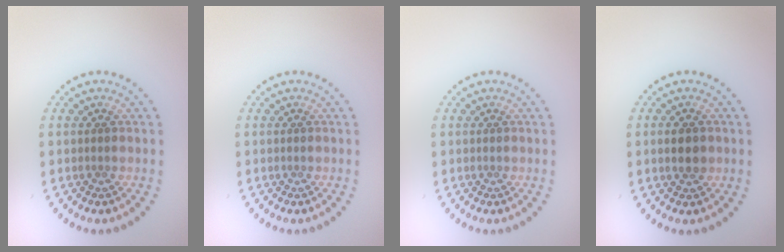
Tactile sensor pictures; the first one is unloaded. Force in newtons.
{"total": 0.0}
{"total": 0.0}
{"total": 2.1, "press": 2.1, "slide": 0.0}